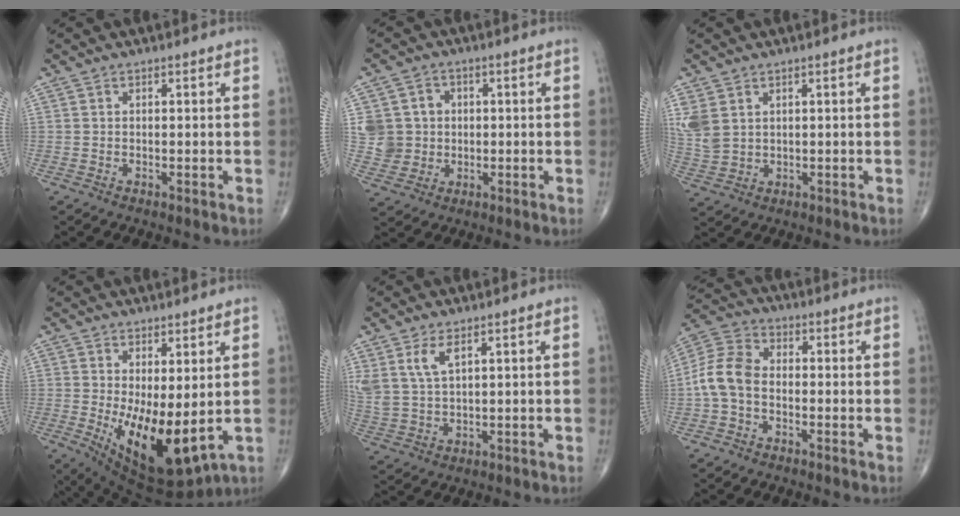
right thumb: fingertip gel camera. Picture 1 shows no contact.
{"total": 8.3, "force": [0.8, 7.9, 2.2], "torque": [-0.016, 0.005, 0.018]}
{"total": 6.0, "force": [2.2, 4.3, 3.5], "torque": [-0.080, -0.002, 0.056]}
{"total": 13.2, "force": [-0.6, 5.5, 11.9], "torque": [-0.191, -0.030, 0.013]}
{"total": 6.1, "force": [3.2, 2.7, 4.4], "torque": [-0.096, -0.010, 0.075]}
{"total": 8.5, "force": [-1.4, 5.9, 6.0], "torque": [-0.117, 0.025, -0.043]}